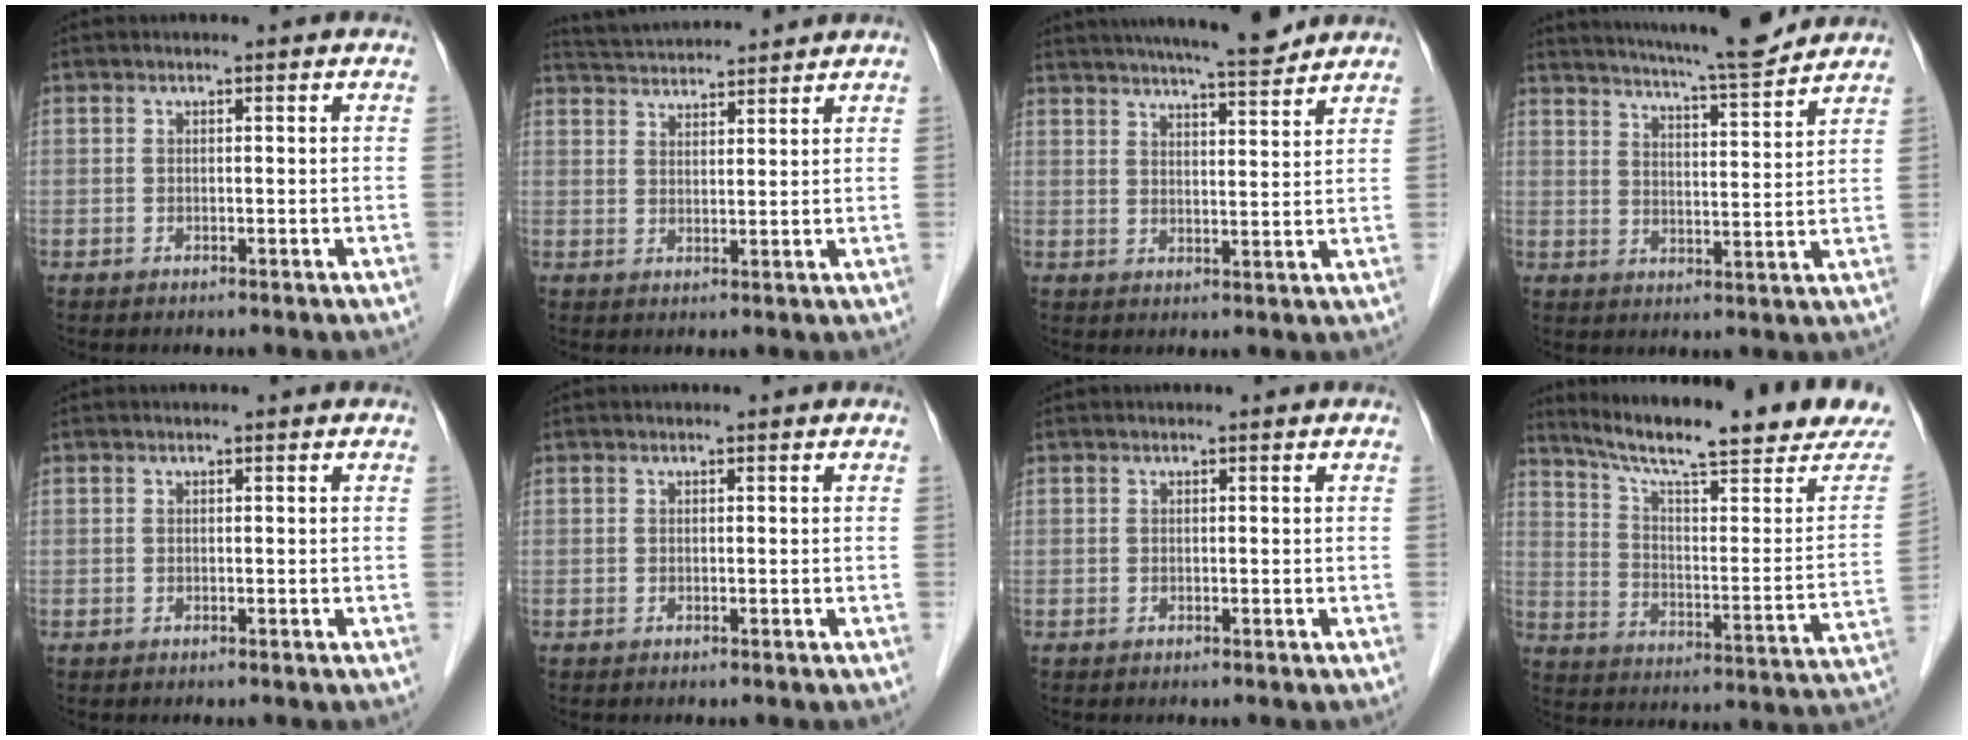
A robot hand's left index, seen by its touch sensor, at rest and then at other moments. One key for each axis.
{"total": 8.0, "fx": 7.8, "fy": 0.0, "fz": 1.6, "tx": -0.039, "ty": 0.031, "tz": 0.128}
{"total": 12.0, "fx": 10.7, "fy": 0.6, "fz": 5.4, "tx": -0.086, "ty": 0.006, "tz": 0.150}
{"total": 12.8, "fx": 11.7, "fy": 0.1, "fz": 5.0, "tx": -0.086, "ty": 0.000, "tz": 0.168}
{"total": 0.0}
{"total": 0.0}
{"total": 0.0}
{"total": 24.3, "fx": 20.9, "fy": 2.1, "fz": 12.2, "tx": -0.190, "ty": -0.045, "tz": 0.286}